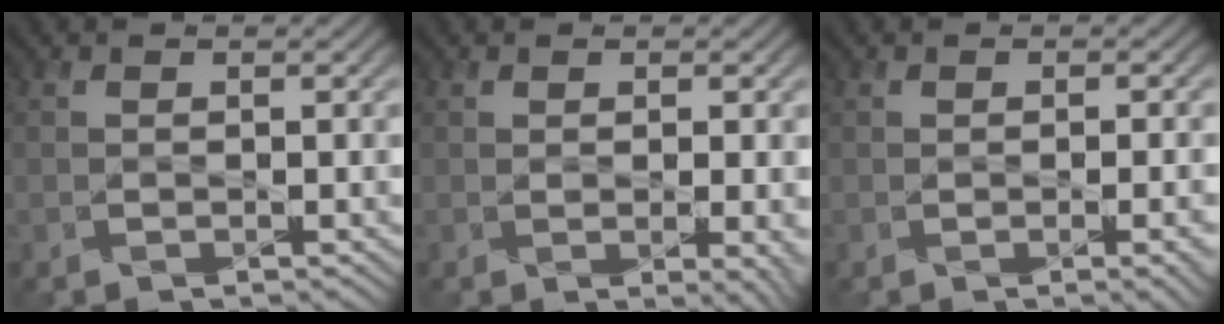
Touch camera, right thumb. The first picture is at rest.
{"total": 2.9, "force": [-0.1, 0.7, 2.8], "torque": [-0.044, -0.005, 0.005]}
{"total": 3.2, "force": [-0.7, 0.8, 3.0], "torque": [-0.041, -0.004, -0.005]}